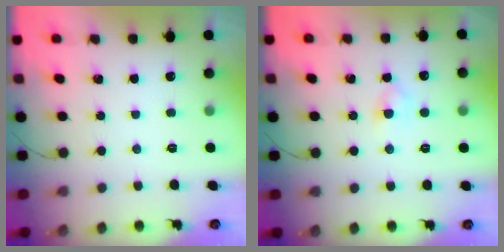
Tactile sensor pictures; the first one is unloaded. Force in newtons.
{"total": 3.7, "press": 3.5, "slide": 1.4}